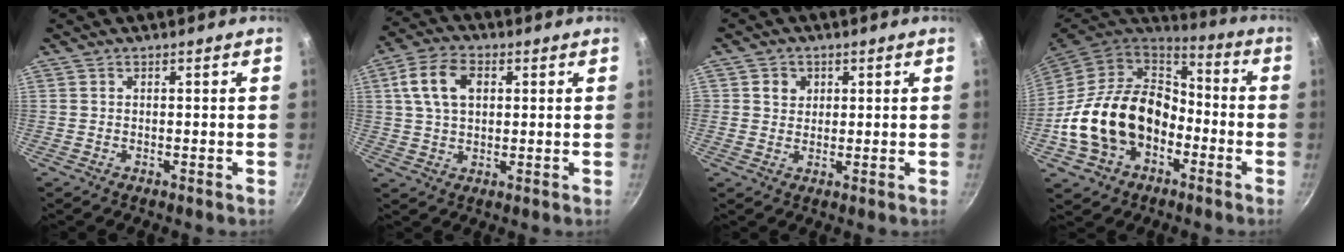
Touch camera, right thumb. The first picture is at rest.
{"total": 9.8, "force": [2.6, 6.3, 7.0], "torque": [-0.120, 0.010, 0.041]}
{"total": 3.4, "force": [1.1, 3.1, 1.0], "torque": [0.005, 0.001, 0.015]}
{"total": 20.8, "force": [-5.3, 15.4, 12.9], "torque": [-0.209, 0.056, -0.088]}